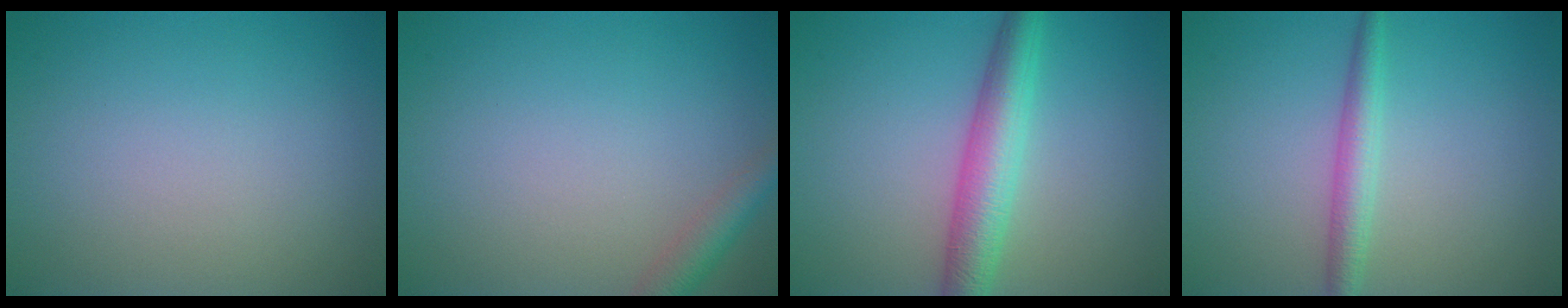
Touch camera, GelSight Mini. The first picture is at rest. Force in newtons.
{"total": 2.4, "press": 2.4, "slide": 0.2}
{"total": 4.9, "press": 4.9, "slide": 0.1}
{"total": 2.5, "press": 2.5, "slide": 0.1}